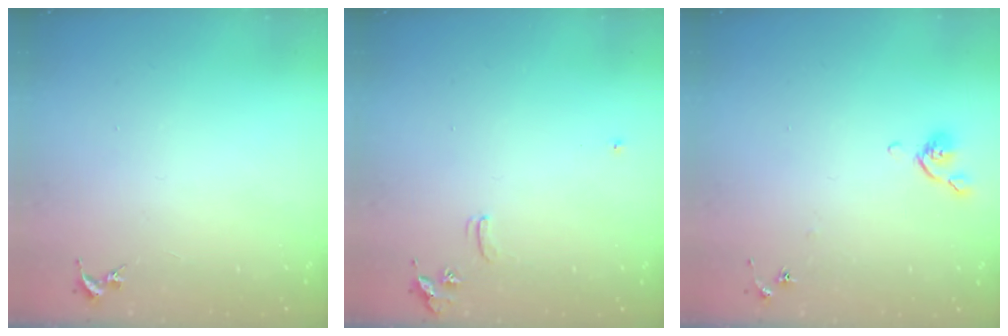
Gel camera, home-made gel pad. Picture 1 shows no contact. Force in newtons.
{"total": 5.6, "press": 5.6, "slide": 0.7}
{"total": 5.3, "press": 5.1, "slide": 1.1}